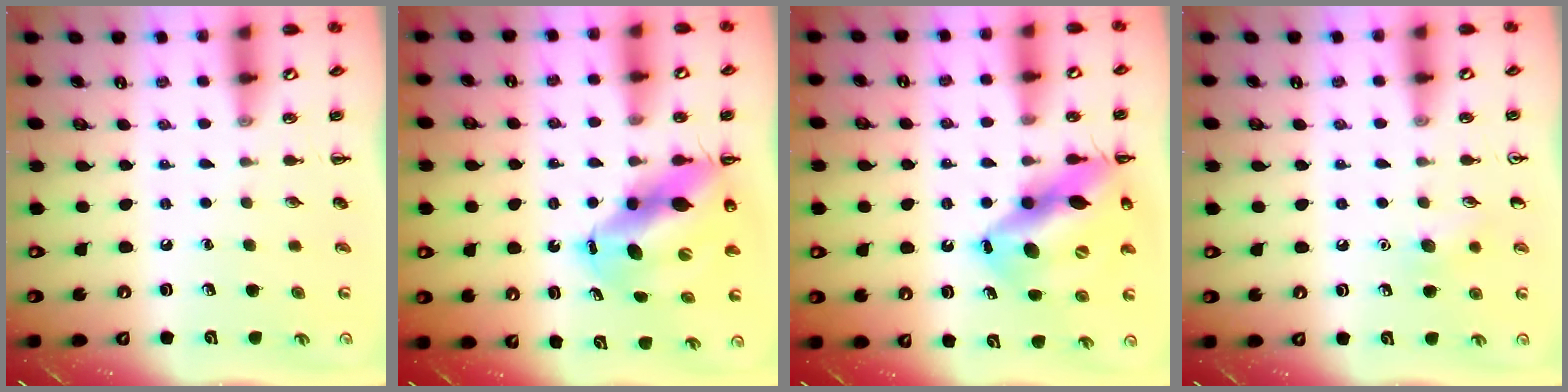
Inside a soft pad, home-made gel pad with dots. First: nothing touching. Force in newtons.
{"total": 12.7, "press": 12.2, "slide": 3.6}
{"total": 18.1, "press": 17.6, "slide": 4.4}
{"total": 6.3, "press": 6.0, "slide": 1.9}